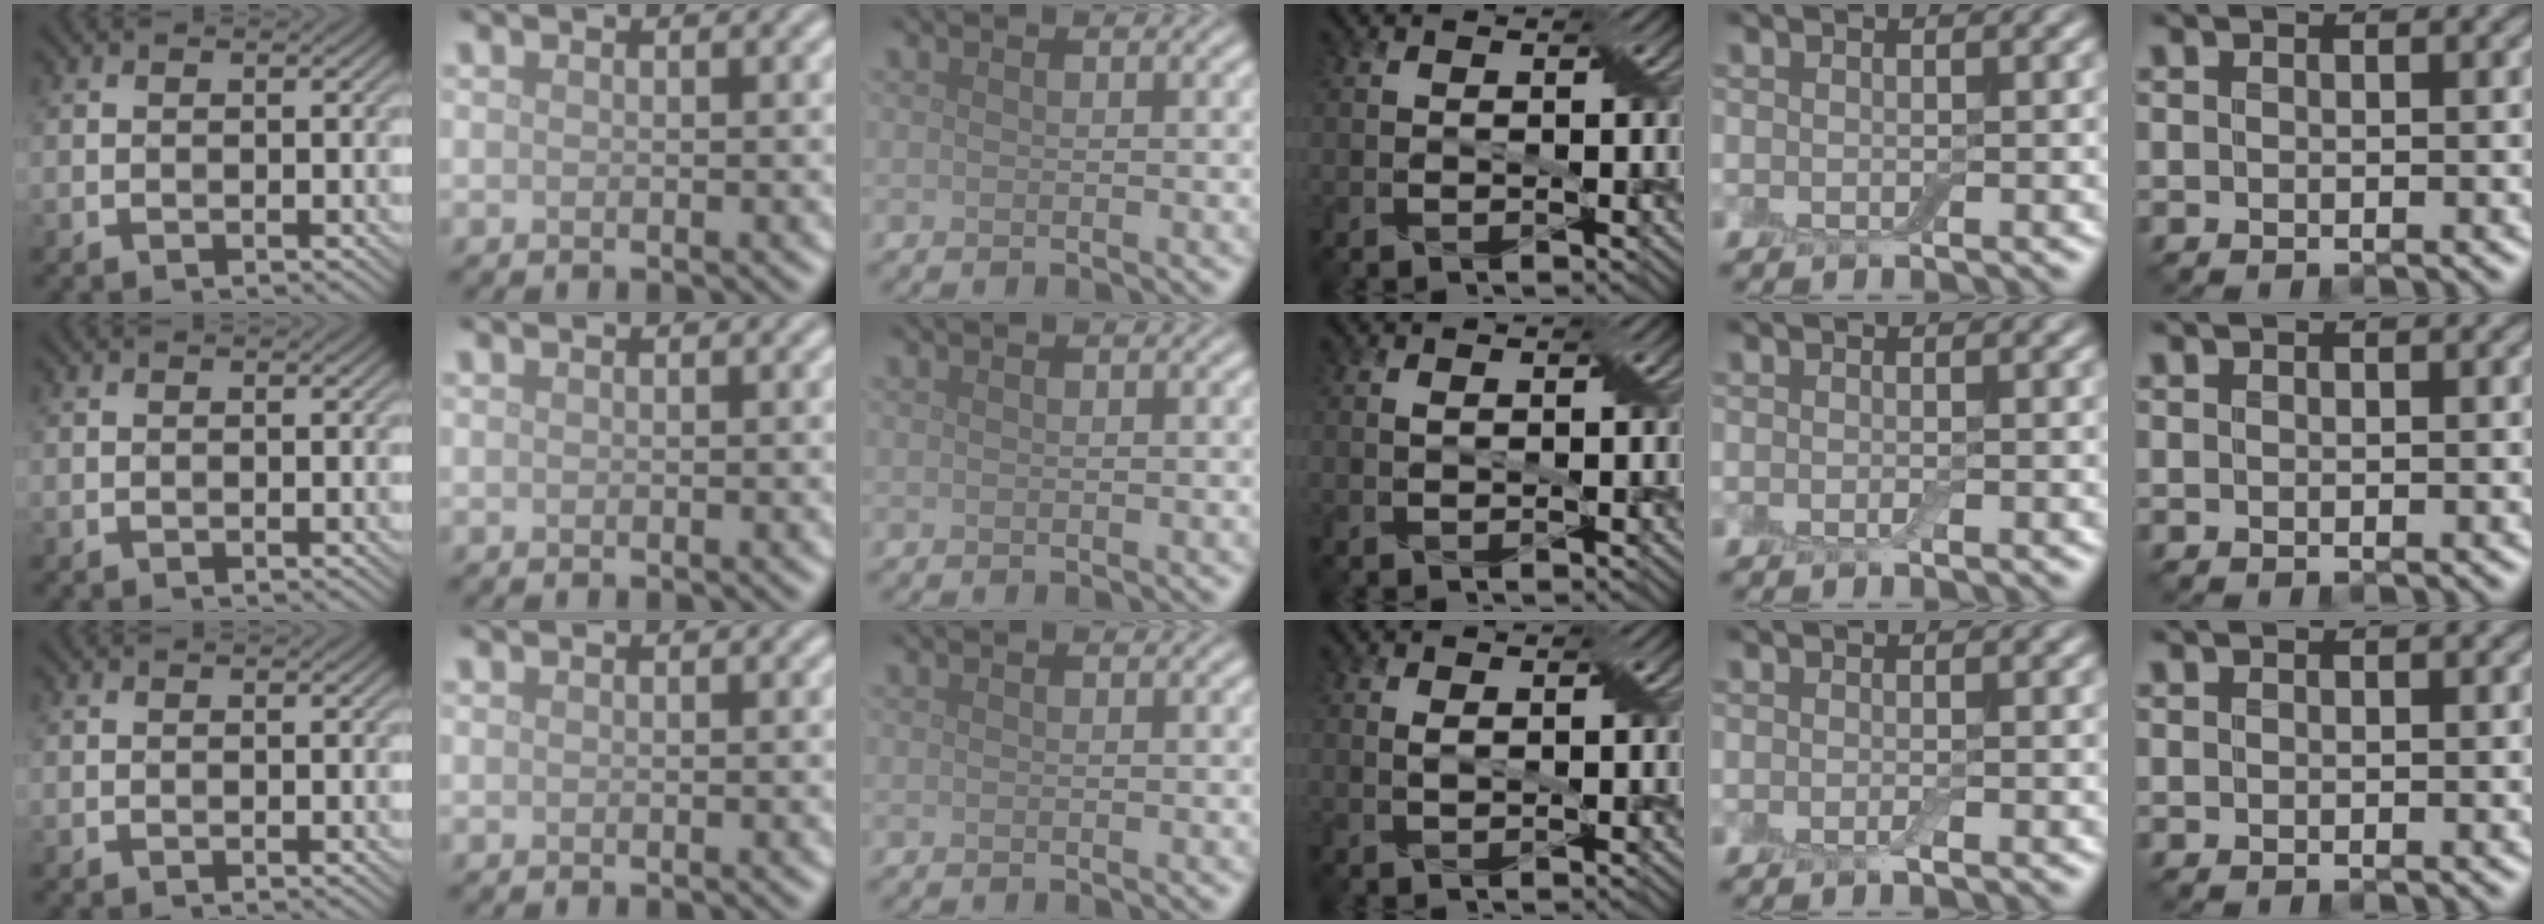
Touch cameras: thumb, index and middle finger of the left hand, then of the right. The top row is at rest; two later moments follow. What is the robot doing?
{"motion": "shake", "object": "box of matches"}